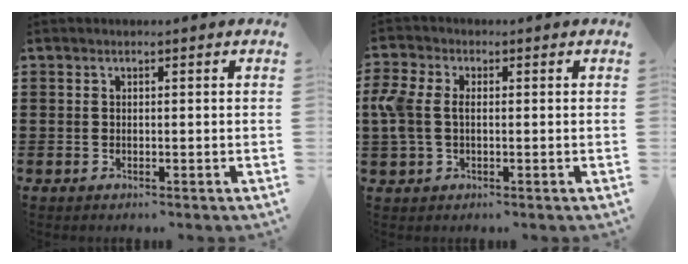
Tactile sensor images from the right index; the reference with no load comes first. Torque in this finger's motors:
{"motor_torque": [1.10, -0.29, 0.60, 0.19]}